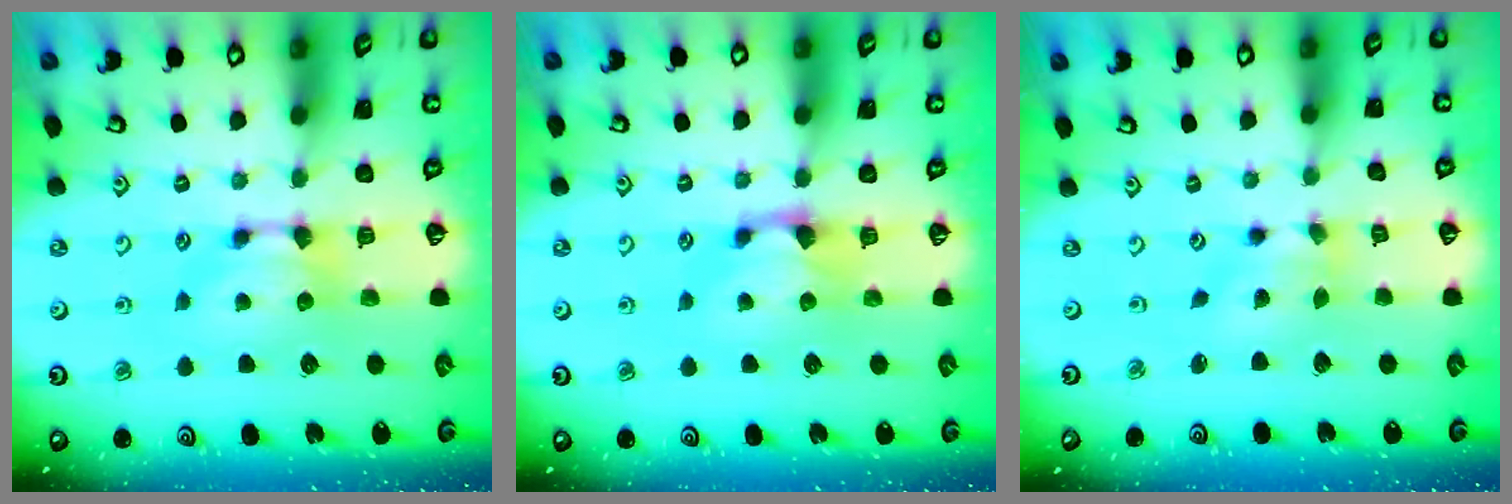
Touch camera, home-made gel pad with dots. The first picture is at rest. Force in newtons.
{"total": 0.6, "press": 0.2, "slide": 0.5}
{"total": 2.1, "press": 1.6, "slide": 1.3}